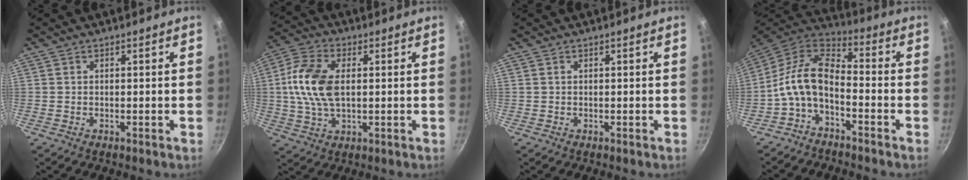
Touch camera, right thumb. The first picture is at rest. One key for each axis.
{"total": 12.2, "fx": 1.1, "fy": 7.0, "fz": 10.0, "tx": -0.195, "ty": 0.014, "tz": 0.014}
{"total": 0.0}
{"total": 12.1, "fx": -3.9, "fy": 6.6, "fz": 9.4, "tx": -0.187, "ty": 0.057, "tz": -0.089}